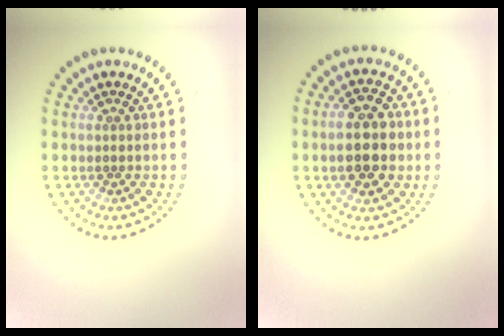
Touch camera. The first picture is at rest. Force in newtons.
{"total": 5.5, "press": 5.4, "slide": 0.4}